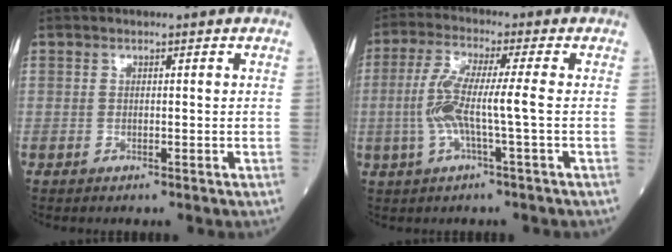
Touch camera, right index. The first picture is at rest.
{"total": 7.6, "force": [-0.9, 0.2, 7.5], "torque": [-0.159, 0.012, -0.021]}